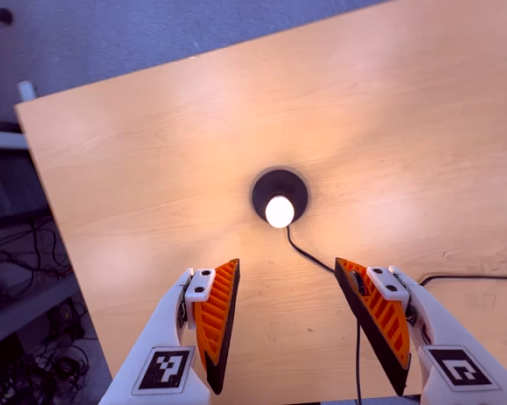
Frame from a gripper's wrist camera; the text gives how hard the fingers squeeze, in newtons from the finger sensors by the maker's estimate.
{"total": 0.0}